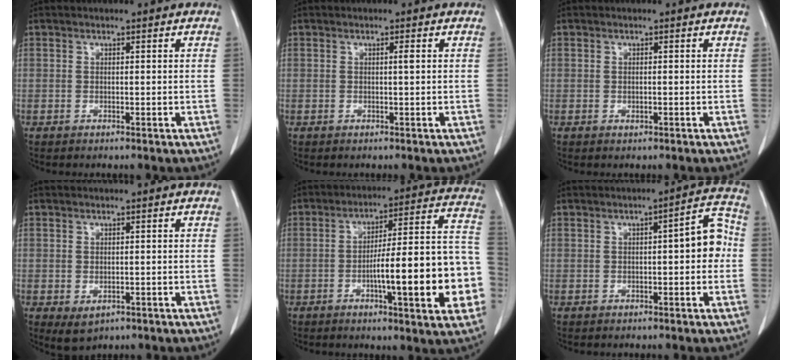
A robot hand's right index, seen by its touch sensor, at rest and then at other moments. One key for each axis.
{"total": 0.7, "fx": 0.1, "fy": -0.1, "fz": 0.7, "tx": -0.011, "ty": 0.000, "tz": 0.002}
{"total": 0.6, "fx": -0.1, "fy": 0.2, "fz": 0.5, "tx": -0.009, "ty": -0.002, "tz": 0.000}
{"total": 2.6, "fx": -1.0, "fy": 1.7, "fz": 1.7, "tx": -0.029, "ty": -0.006, "tz": -0.002}
{"total": 19.1, "fx": -4.8, "fy": 2.7, "fz": 18.3, "tx": -0.194, "ty": 0.031, "tz": -0.059}
{"total": 5.7, "fx": -0.1, "fy": 1.4, "fz": 5.5, "tx": -0.063, "ty": 0.022, "tz": -0.006}